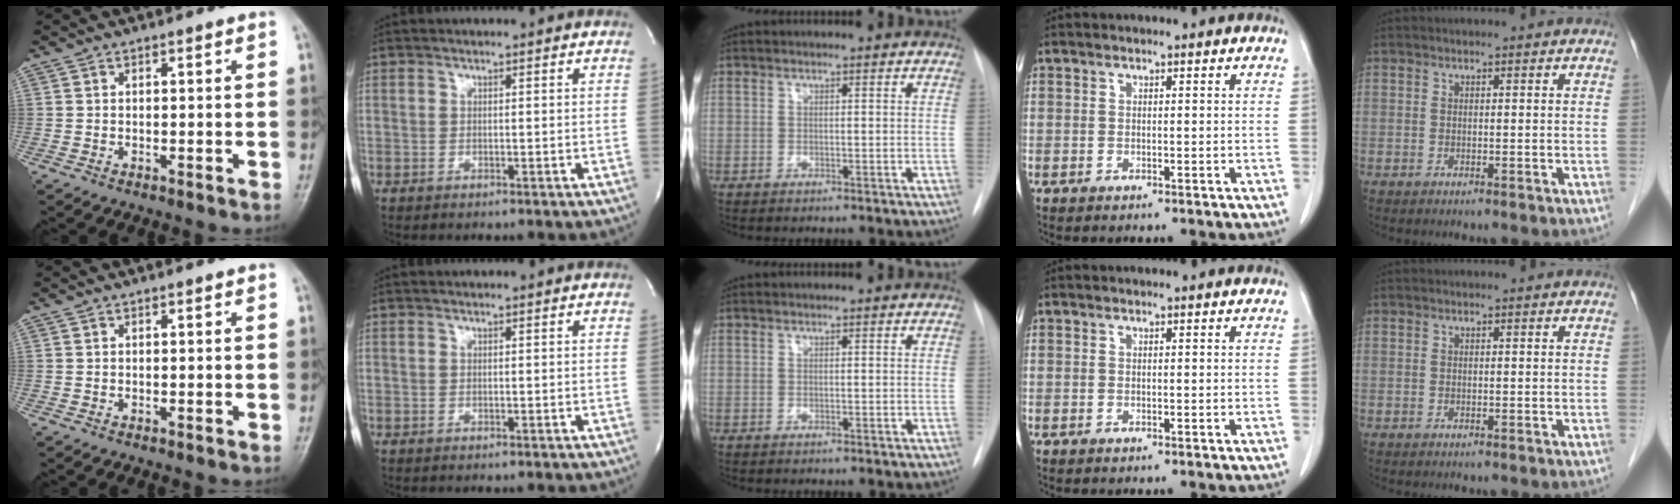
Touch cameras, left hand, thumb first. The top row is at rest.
{}